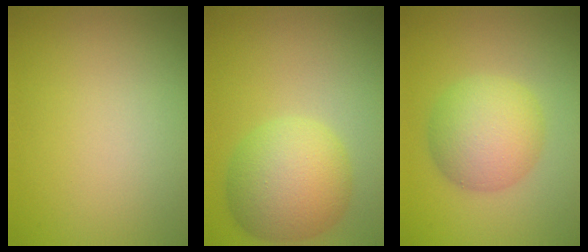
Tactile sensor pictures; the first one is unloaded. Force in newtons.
{"total": 7.2, "press": 7.2, "slide": 0.2}
{"total": 5.6, "press": 5.6, "slide": 0.1}